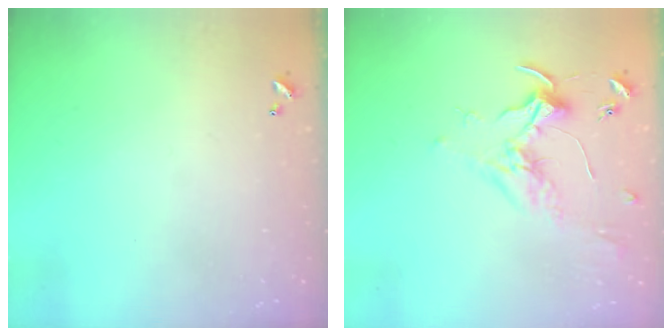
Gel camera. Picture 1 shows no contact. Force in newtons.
{"total": 1.8, "press": 1.6, "slide": 0.7}